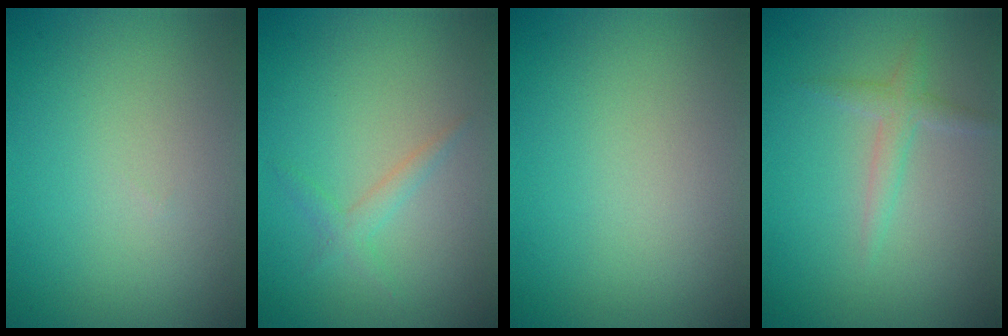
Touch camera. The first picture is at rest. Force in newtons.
{"total": 1.4, "press": 1.4, "slide": 0.0}
{"total": 0.0}
{"total": 1.7, "press": 1.7, "slide": 0.1}